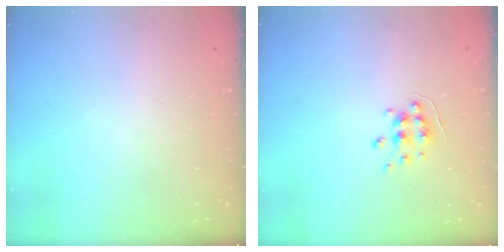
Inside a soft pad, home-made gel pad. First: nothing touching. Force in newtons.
{"total": 6.1, "press": 6.1, "slide": 0.6}